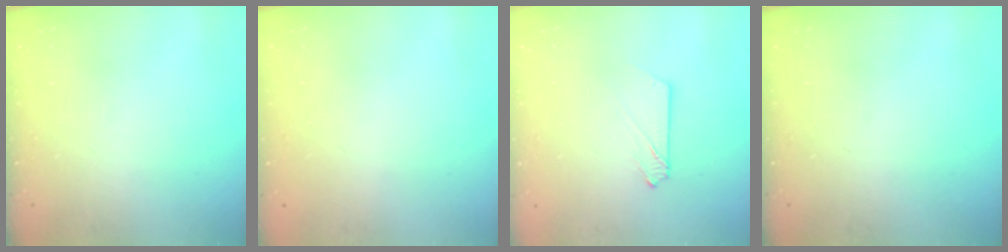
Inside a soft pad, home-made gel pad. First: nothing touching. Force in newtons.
{"total": 0.0}
{"total": 2.6, "press": 2.6, "slide": 0.3}
{"total": 0.0}